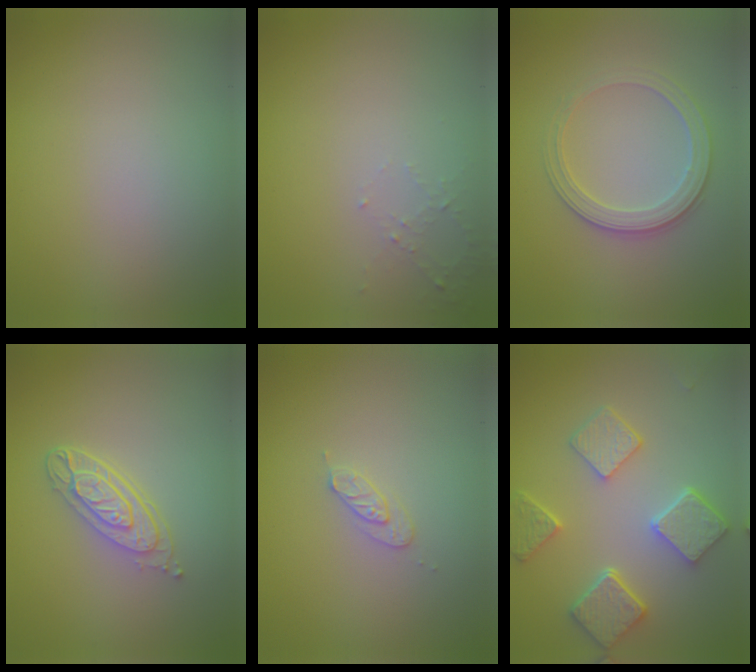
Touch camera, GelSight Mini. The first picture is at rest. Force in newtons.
{"total": 1.1, "press": 1.0, "slide": 0.4}
{"total": 2.9, "press": 2.8, "slide": 0.7}
{"total": 3.5, "press": 2.7, "slide": 2.2}
{"total": 1.4, "press": 1.4, "slide": 0.2}
{"total": 5.4, "press": 4.3, "slide": 3.2}